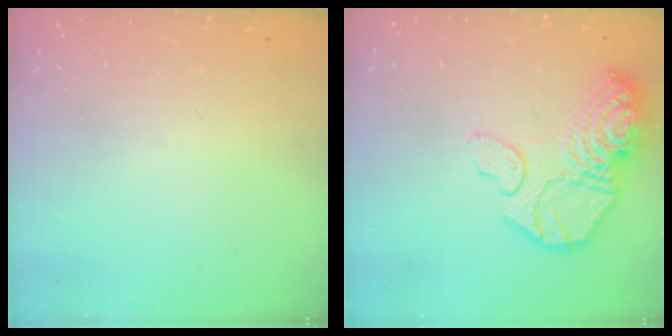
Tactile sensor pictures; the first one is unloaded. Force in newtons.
{"total": 17.2, "press": 17.1, "slide": 1.8}